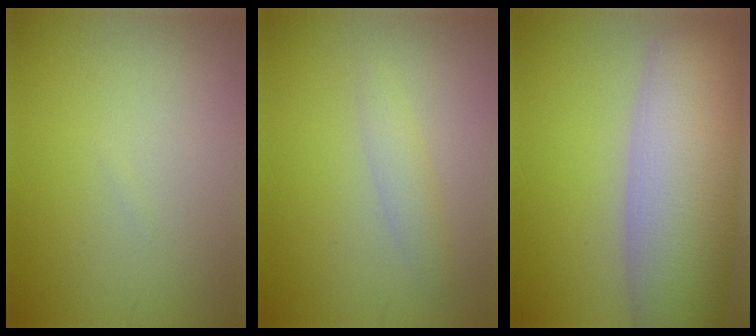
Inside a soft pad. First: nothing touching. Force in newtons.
{"total": 1.7, "press": 1.7, "slide": 0.1}
{"total": 12.3, "press": 12.2, "slide": 0.9}